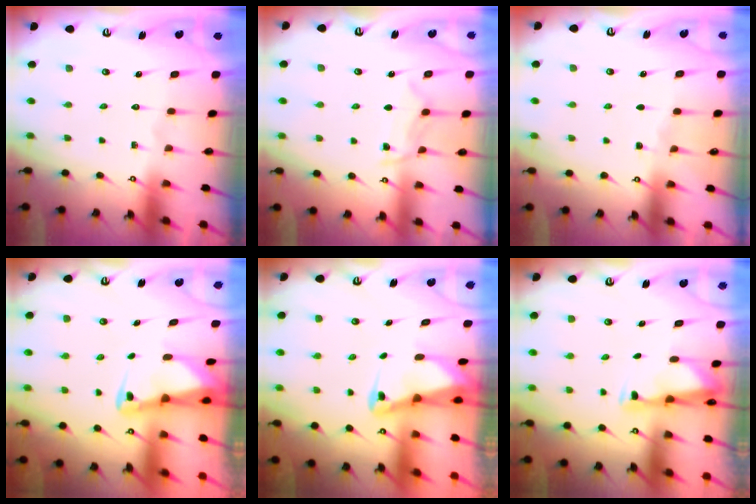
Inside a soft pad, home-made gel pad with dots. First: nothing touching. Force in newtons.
{"total": 6.9, "press": 6.8, "slide": 0.9}
{"total": 0.7, "press": 0.7, "slide": 0.2}
{"total": 2.3, "press": 2.3, "slide": 0.3}
{"total": 2.7, "press": 2.6, "slide": 0.6}
{"total": 2.9, "press": 2.9, "slide": 0.6}